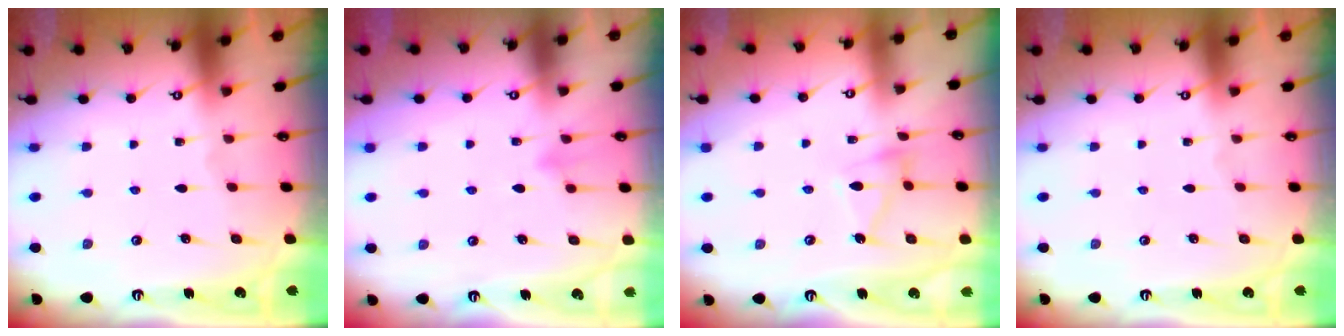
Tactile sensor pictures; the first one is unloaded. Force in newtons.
{"total": 5.7, "press": 5.5, "slide": 1.4}
{"total": 8.5, "press": 8.4, "slide": 0.6}
{"total": 0.0}